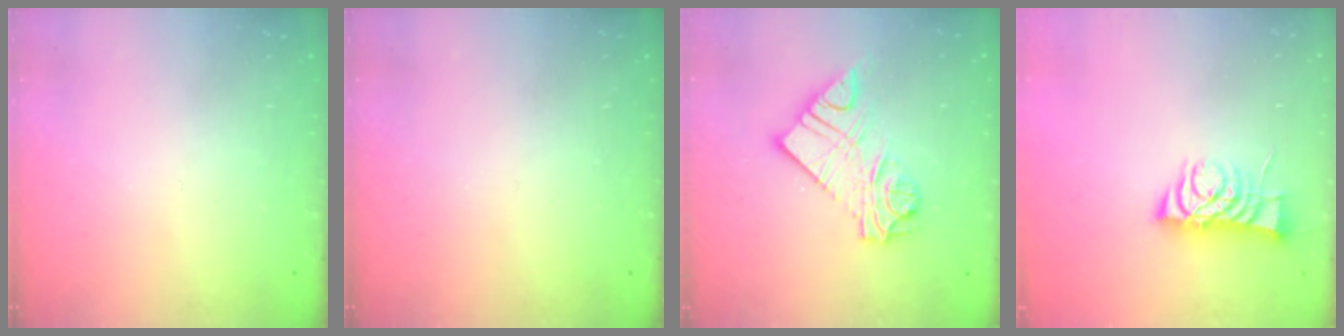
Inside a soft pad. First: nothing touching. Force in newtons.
{"total": 0.0}
{"total": 14.2, "press": 14.1, "slide": 1.6}
{"total": 7.8, "press": 7.7, "slide": 0.6}